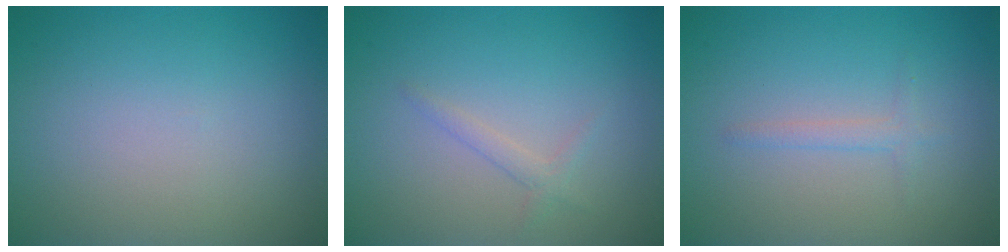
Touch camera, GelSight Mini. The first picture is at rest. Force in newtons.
{"total": 1.1, "press": 1.1, "slide": 0.1}
{"total": 1.1, "press": 1.1, "slide": 0.1}